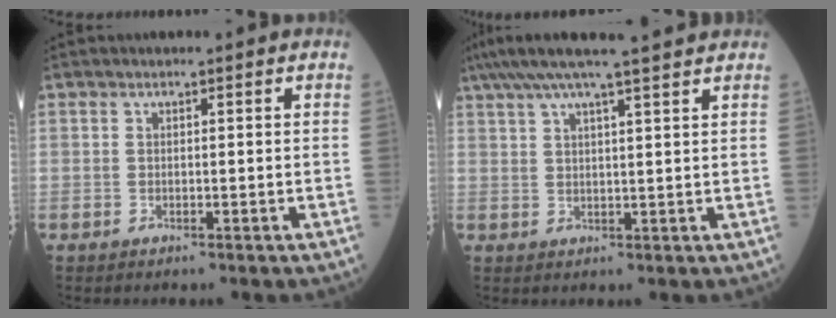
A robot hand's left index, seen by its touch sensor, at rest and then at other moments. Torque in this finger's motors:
{"motor_torque": [0.84, -0.76, 0.10, 0.12]}